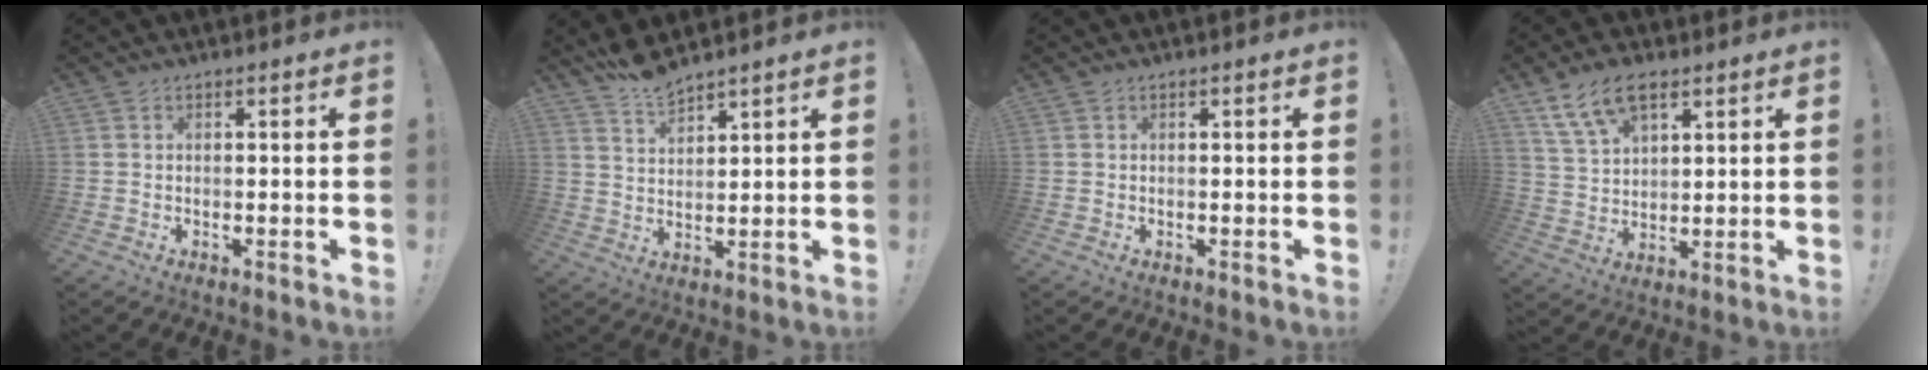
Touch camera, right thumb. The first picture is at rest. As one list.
[{"total": 6.2, "force": [5.8, 1.0, 1.9], "torque": [-0.040, -0.036, 0.106]}, {"total": 0.0}, {"total": 10.4, "force": [6.3, 5.5, 6.2], "torque": [-0.114, -0.019, 0.122]}]